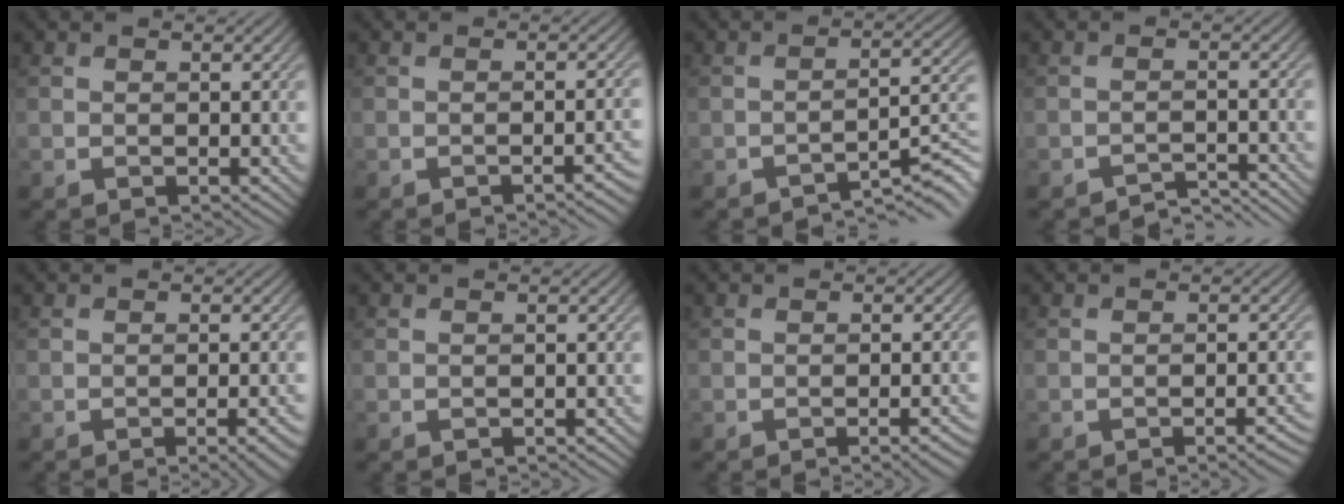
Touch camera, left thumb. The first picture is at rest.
{"total": 2.6, "force": [-1.4, 0.5, 2.2], "torque": [-0.019, 0.010, -0.024]}
{"total": 5.5, "force": [-4.1, 0.9, 3.6], "torque": [-0.048, 0.011, -0.064]}
{"total": 3.1, "force": [-3.0, 0.2, 0.8], "torque": [-0.006, 0.008, -0.049]}
{"total": 3.7, "force": [-1.7, 0.8, 3.2], "torque": [-0.036, 0.008, -0.025]}
{"total": 0.5, "force": [-0.5, 0.0, 0.1], "torque": [0.001, 0.002, -0.012]}
{"total": 3.2, "force": [-1.5, 0.7, 2.7], "torque": [-0.027, 0.009, -0.025]}
{"total": 2.9, "force": [-1.5, 0.5, 2.3], "torque": [-0.023, 0.008, -0.026]}